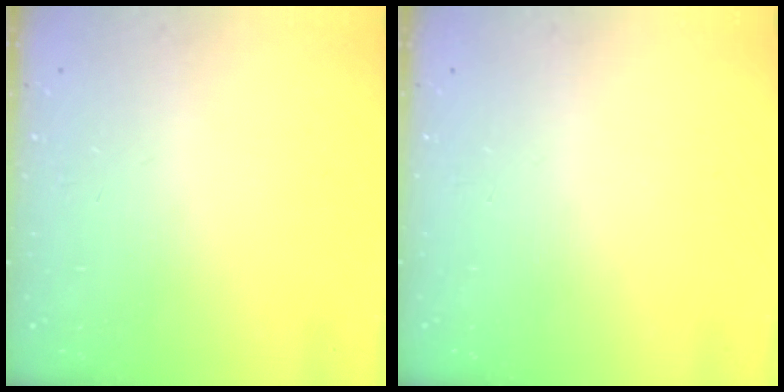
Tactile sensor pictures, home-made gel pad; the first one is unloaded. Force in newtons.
{"total": 0.0}